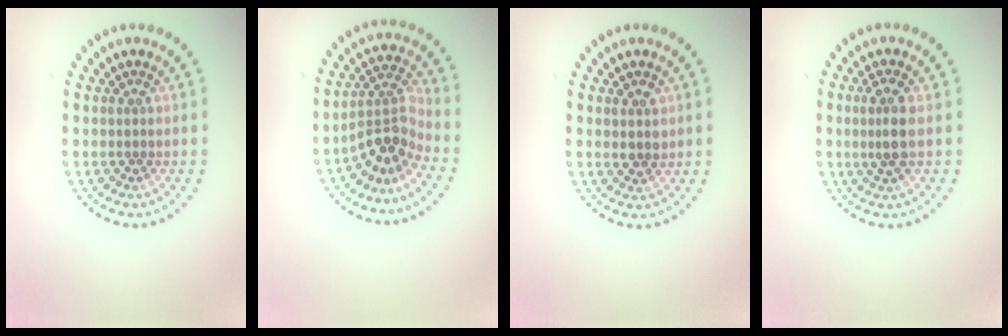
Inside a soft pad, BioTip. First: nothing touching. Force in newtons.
{"total": 3.8, "press": 2.6, "slide": 2.8}
{"total": 1.6, "press": 1.4, "slide": 0.7}
{"total": 2.5, "press": 2.3, "slide": 1.0}